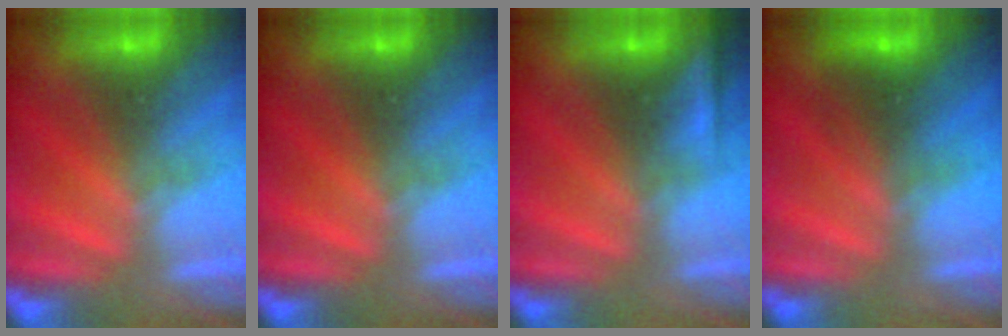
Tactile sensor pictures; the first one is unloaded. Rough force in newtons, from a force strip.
{"total": 0.0}
{"total": 2.3}
{"total": 2.8}